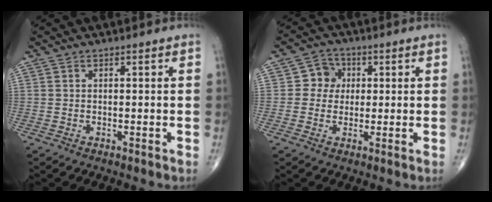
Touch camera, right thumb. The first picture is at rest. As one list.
[{"total": 4.9, "force": [0.6, 4.6, 1.6], "torque": [0.007, 0.009, 0.002]}]